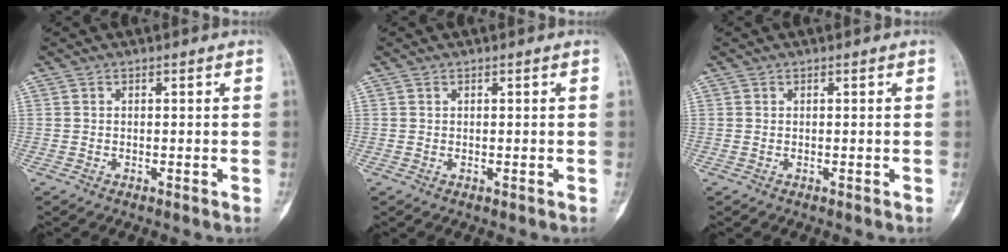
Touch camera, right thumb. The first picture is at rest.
{"total": 0.0}
{"total": 0.0}